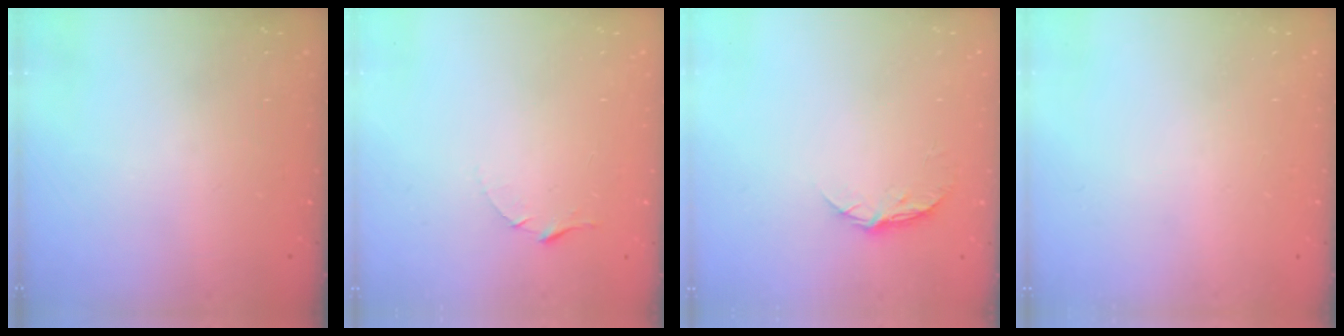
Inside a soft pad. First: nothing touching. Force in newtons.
{"total": 5.4, "press": 5.4, "slide": 0.5}
{"total": 6.7, "press": 6.7, "slide": 0.8}
{"total": 0.0}